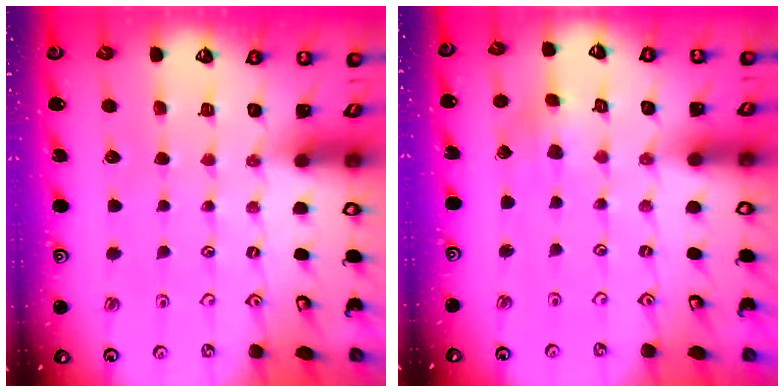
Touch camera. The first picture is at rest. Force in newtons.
{"total": 2.6, "press": 2.5, "slide": 0.4}